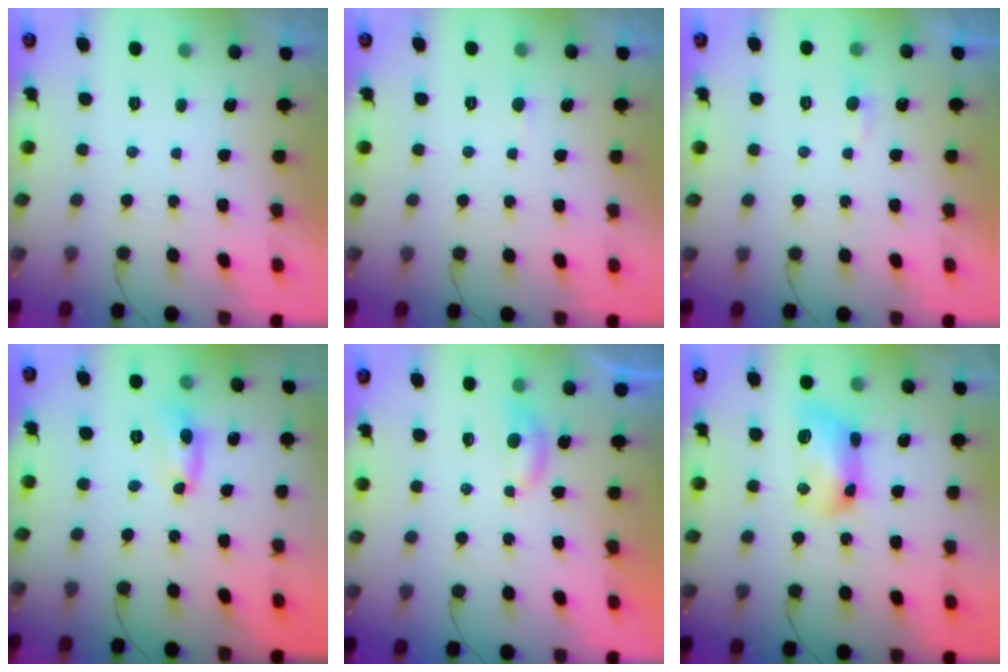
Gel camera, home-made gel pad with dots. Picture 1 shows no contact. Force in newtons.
{"total": 1.6, "press": 1.6, "slide": 0.1}
{"total": 2.7, "press": 2.7, "slide": 0.3}
{"total": 5.2, "press": 5.2, "slide": 0.3}
{"total": 3.5, "press": 3.5, "slide": 0.4}
{"total": 12.2, "press": 12.2, "slide": 0.6}